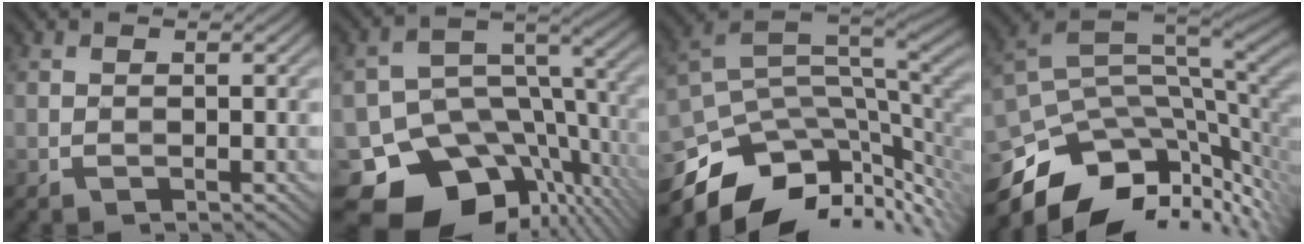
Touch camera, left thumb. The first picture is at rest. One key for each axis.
{"total": 15.8, "fx": -8.4, "fy": 10.8, "fz": 7.8, "tx": -0.143, "ty": -0.031, "tz": -0.116}
{"total": 12.7, "fx": -4.3, "fy": 6.4, "fz": 10.0, "tx": -0.203, "ty": -0.019, "tz": -0.067}
{"total": 13.4, "fx": -5.4, "fy": 6.1, "fz": 10.7, "tx": -0.213, "ty": -0.014, "tz": -0.084}